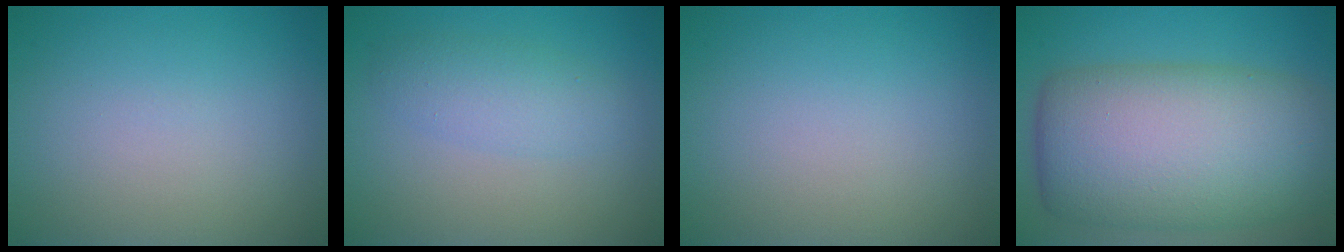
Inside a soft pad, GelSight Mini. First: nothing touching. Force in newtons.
{"total": 2.7, "press": 2.7, "slide": 0.0}
{"total": 0.0}
{"total": 13.2, "press": 13.2, "slide": 0.4}